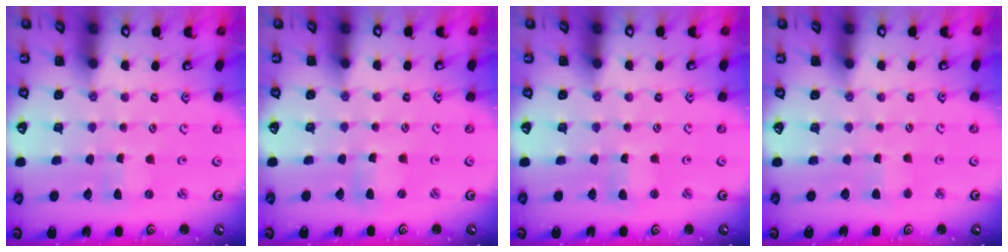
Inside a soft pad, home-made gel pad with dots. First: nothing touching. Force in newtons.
{"total": 2.5, "press": 2.5, "slide": 0.3}
{"total": 1.1, "press": 1.0, "slide": 0.2}
{"total": 2.5, "press": 2.4, "slide": 0.3}